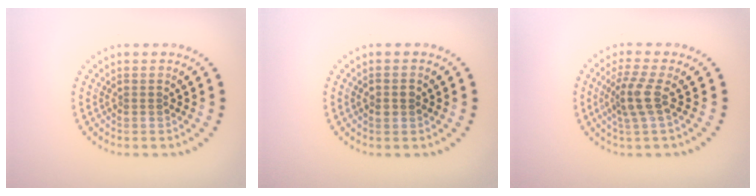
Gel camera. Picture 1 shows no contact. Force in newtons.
{"total": 1.7, "press": 1.6, "slide": 0.2}
{"total": 2.9, "press": 2.2, "slide": 1.8}